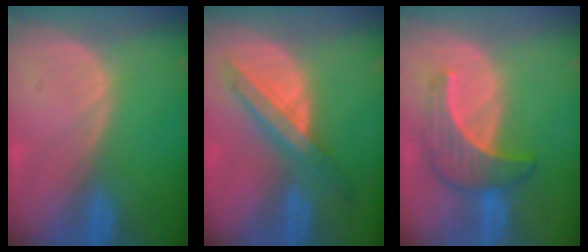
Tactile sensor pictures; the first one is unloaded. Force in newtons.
{"total": 6.4, "press": 6.4, "slide": 0.7}
{"total": 6.6, "press": 6.6, "slide": 0.9}